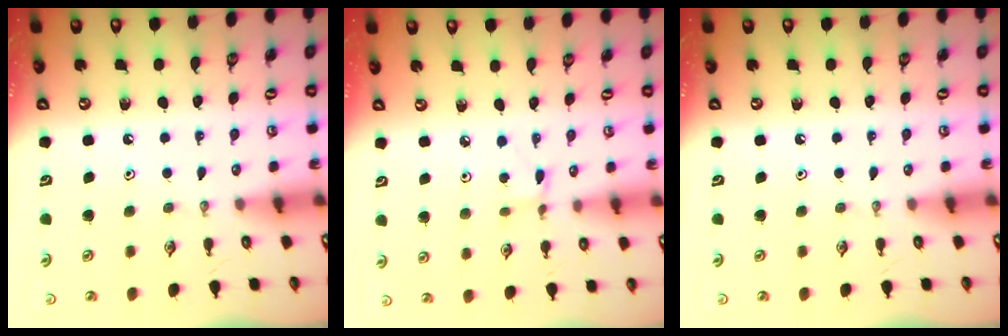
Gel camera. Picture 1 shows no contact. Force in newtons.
{"total": 1.9, "press": 1.9, "slide": 0.2}
{"total": 0.0}